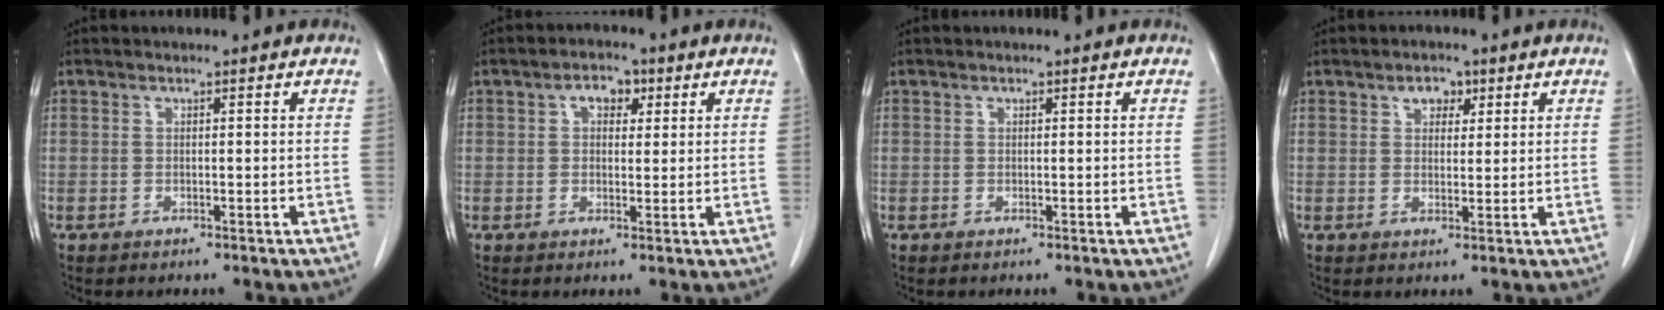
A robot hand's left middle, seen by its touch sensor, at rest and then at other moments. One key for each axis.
{"total": 3.6, "fx": 1.5, "fy": 2.2, "fz": 2.5, "tx": -0.040, "ty": 0.015, "tz": 0.023}
{"total": 0.0}
{"total": 2.9, "fx": 1.6, "fy": 1.9, "fz": 1.6, "tx": -0.022, "ty": 0.007, "tz": 0.024}